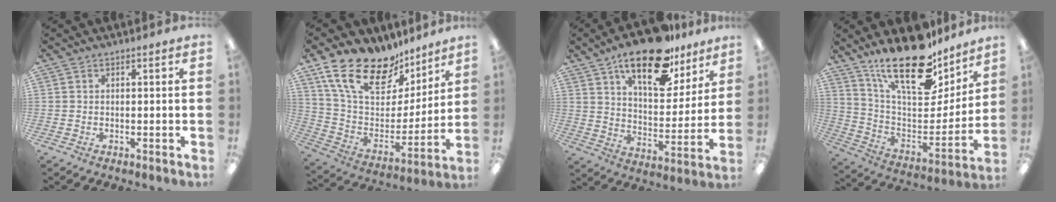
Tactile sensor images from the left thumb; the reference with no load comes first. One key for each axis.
{"total": 21.2, "fx": 14.9, "fy": 10.7, "fz": 10.7, "tx": -0.208, "ty": -0.089, "tz": 0.274}
{"total": 20.5, "fx": 13.9, "fy": 8.7, "fz": 12.3, "tx": -0.191, "ty": -0.073, "tz": 0.234}
{"total": 23.7, "fx": 17.5, "fy": 9.4, "fz": 12.9, "tx": -0.206, "ty": -0.112, "tz": 0.306}